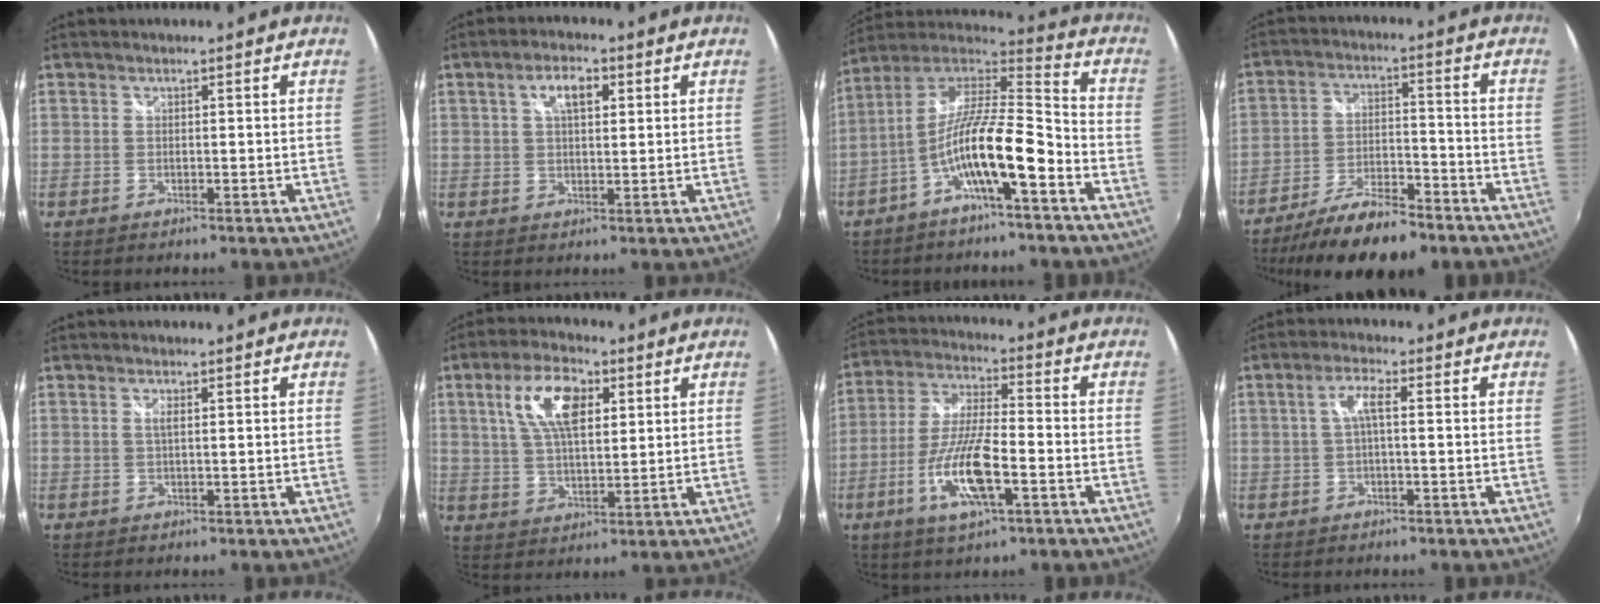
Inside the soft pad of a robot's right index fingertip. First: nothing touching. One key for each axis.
{"total": 5.2, "fx": 1.9, "fy": 2.4, "fz": 4.3, "tx": -0.074, "ty": 0.012, "tz": 0.033}
{"total": 14.4, "fx": -6.7, "fy": 2.5, "fz": 12.5, "tx": -0.234, "ty": 0.003, "tz": -0.125}
{"total": 15.1, "fx": -11.8, "fy": 4.3, "fz": 8.4, "tx": -0.174, "ty": -0.017, "tz": -0.194}
{"total": 1.0, "fx": 0.3, "fy": 0.1, "fz": 1.0, "tx": -0.019, "ty": 0.000, "tz": 0.005}
{"total": 10.8, "fx": 3.9, "fy": 4.9, "fz": 8.8, "tx": -0.173, "ty": 0.017, "tz": 0.073}
{"total": 12.8, "fx": -4.9, "fy": 3.1, "fz": 11.4, "tx": -0.239, "ty": -0.008, "tz": -0.095}
{"total": 3.5, "fx": 0.1, "fy": 0.6, "fz": 3.5, "tx": -0.068, "ty": 0.008, "tz": 0.002}